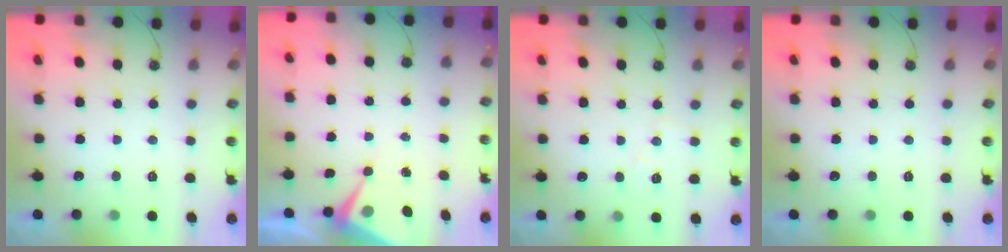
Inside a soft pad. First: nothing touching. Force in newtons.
{"total": 7.0, "press": 7.0, "slide": 0.3}
{"total": 7.0, "press": 7.0, "slide": 0.8}
{"total": 0.0}